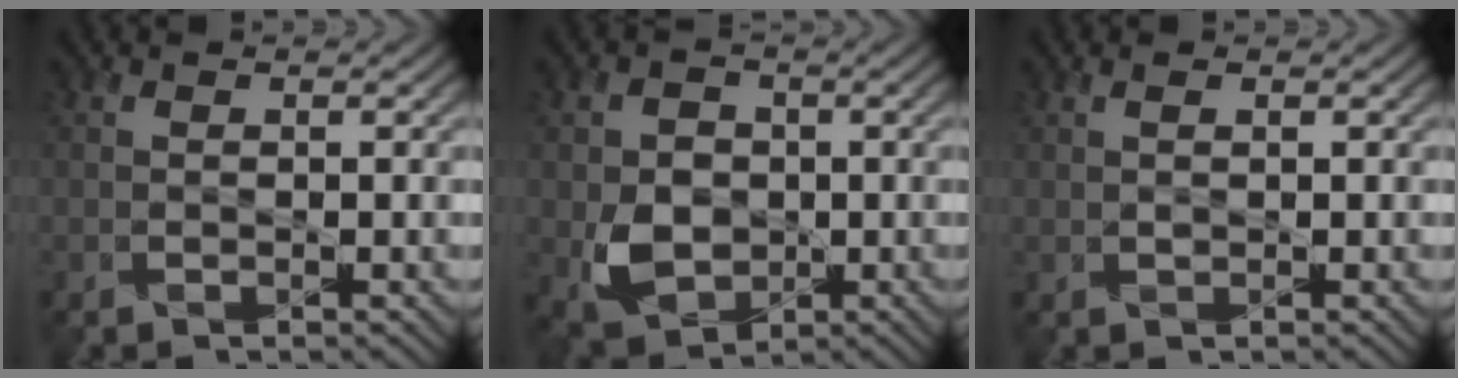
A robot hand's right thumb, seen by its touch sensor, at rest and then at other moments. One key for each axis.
{"total": 6.3, "fx": -1.0, "fy": 5.1, "fz": 3.5, "tx": -0.074, "ty": -0.010, "tz": -0.021}
{"total": 0.8, "fx": 0.4, "fy": 0.3, "fz": 0.7, "tx": -0.017, "ty": 0.001, "tz": 0.007}